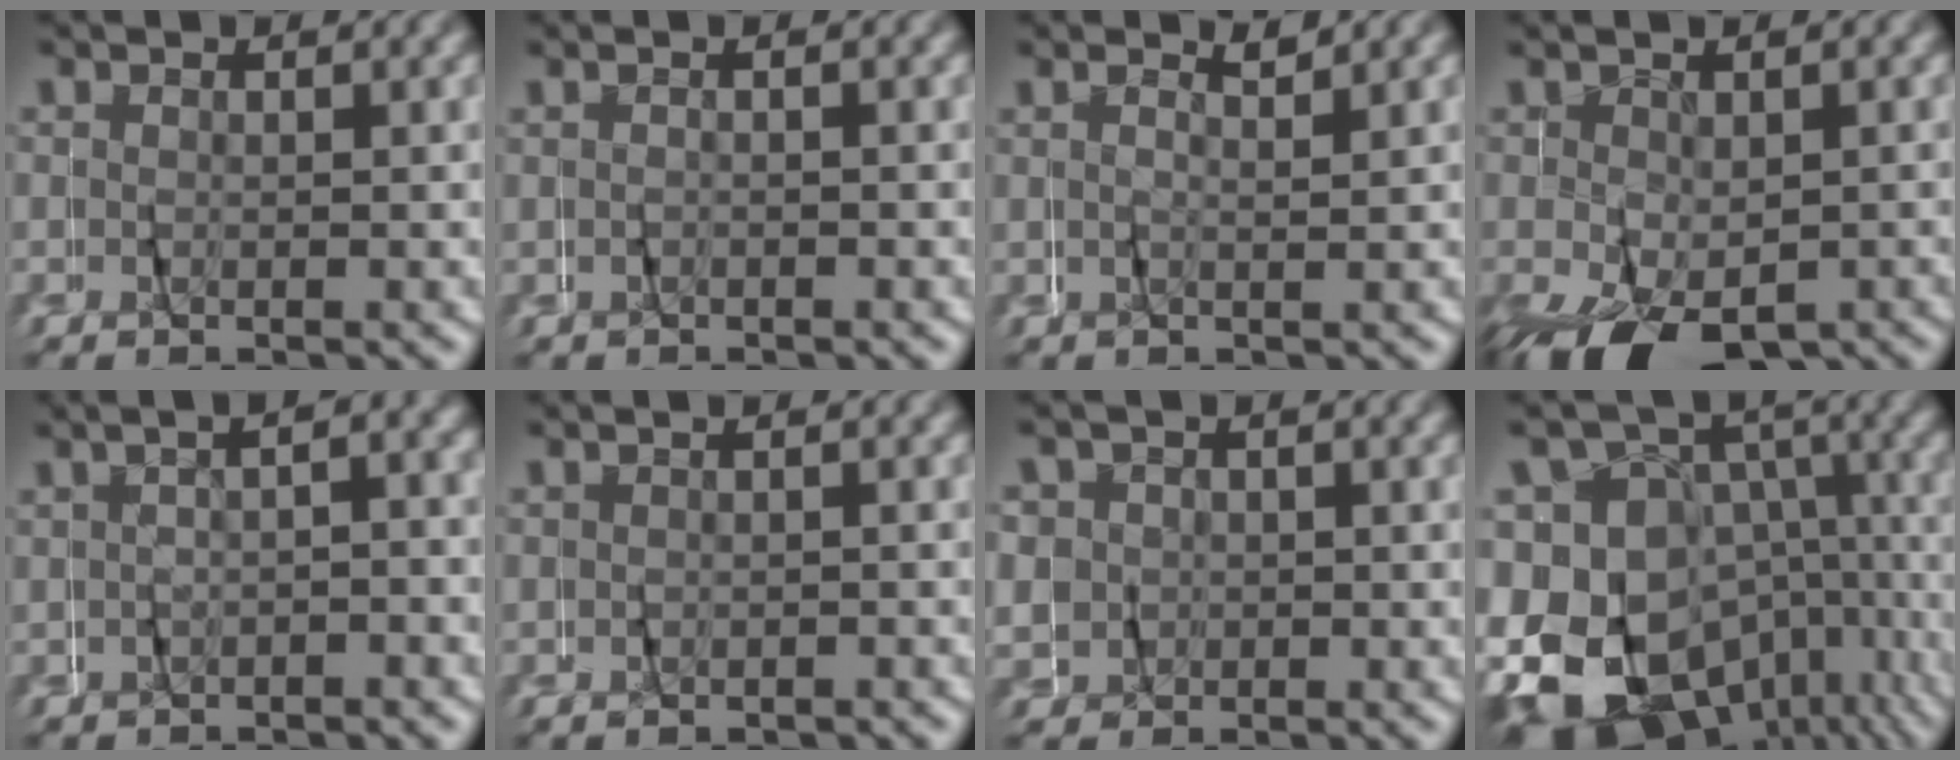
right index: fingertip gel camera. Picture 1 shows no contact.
{"total": 0.7, "force": [-0.6, -0.4, -0.1], "torque": [-0.010, 0.004, -0.013]}
{"total": 1.5, "force": [0.3, -1.4, -0.3], "torque": [-0.004, 0.001, 0.008]}
{"total": 8.9, "force": [-4.9, 4.9, 5.6], "torque": [-0.113, -0.043, -0.051]}
{"total": 1.8, "force": [-0.1, 0.5, 1.7], "torque": [-0.012, 0.024, -0.011]}
{"total": 0.8, "force": [-0.3, 0.2, 0.7], "torque": [-0.024, -0.002, -0.001]}
{"total": 5.2, "force": [1.2, 4.9, 1.4], "torque": [-0.039, 0.004, 0.016]}
{"total": 17.1, "force": [-6.0, 13.5, 8.5], "torque": [-0.167, -0.064, -0.083]}